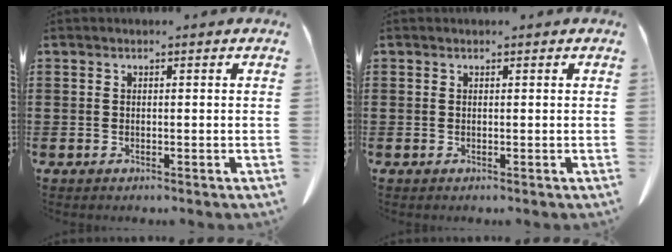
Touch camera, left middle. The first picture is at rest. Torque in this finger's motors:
{"motor_torque": [-0.06, 0.04, 0.03, 0.00]}